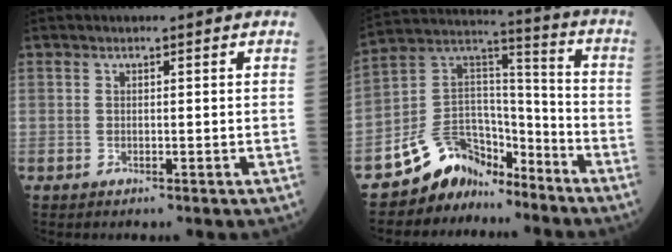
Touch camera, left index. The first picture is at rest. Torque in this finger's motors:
{"motor_torque": [1.01, 1.13, 0.21, 0.03]}